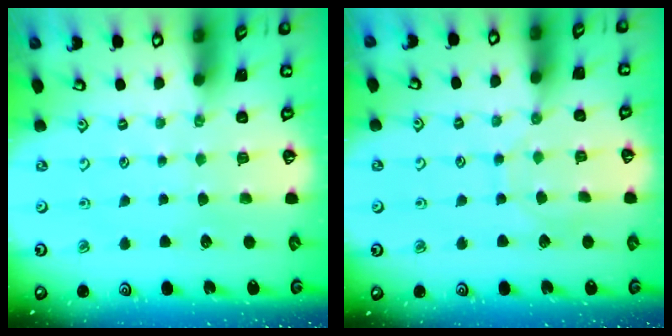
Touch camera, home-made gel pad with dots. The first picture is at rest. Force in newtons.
{"total": 4.8, "press": 4.8, "slide": 0.2}